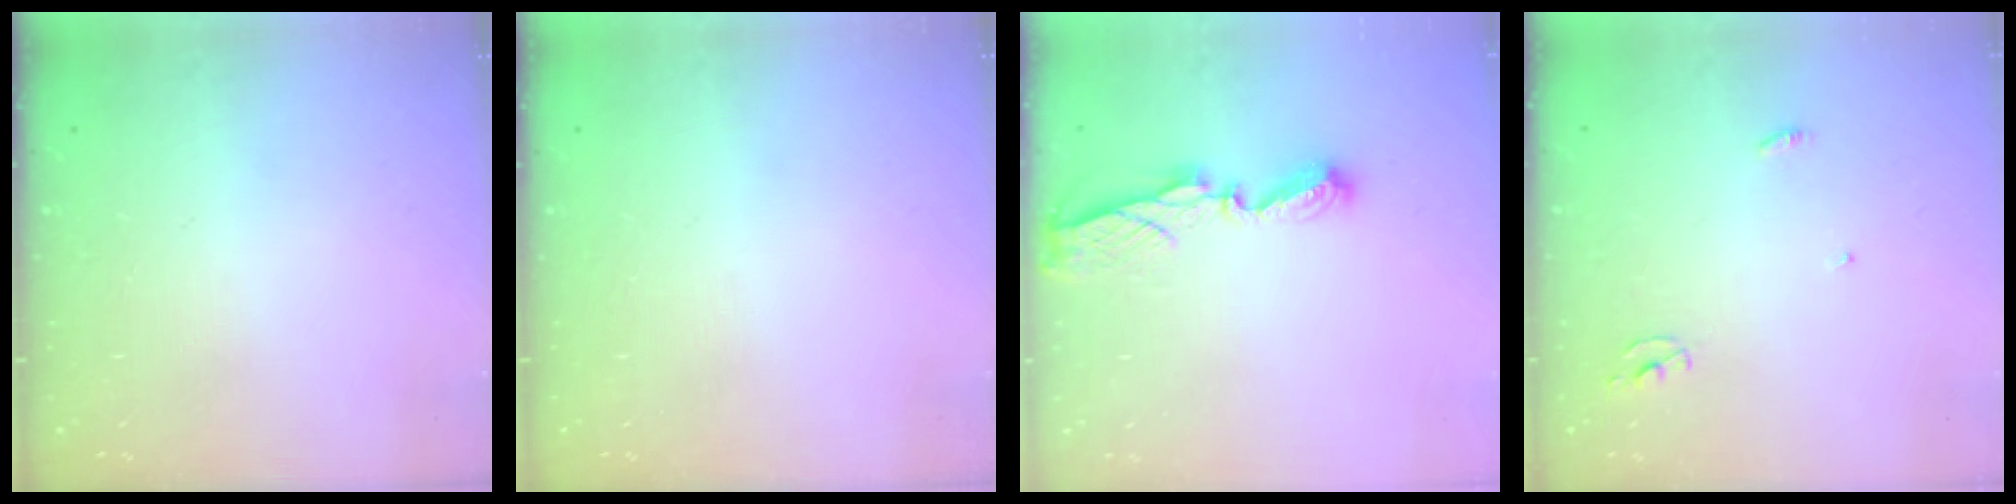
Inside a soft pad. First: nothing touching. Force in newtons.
{"total": 0.0}
{"total": 6.9, "press": 6.9, "slide": 0.6}
{"total": 2.3, "press": 2.3, "slide": 0.1}